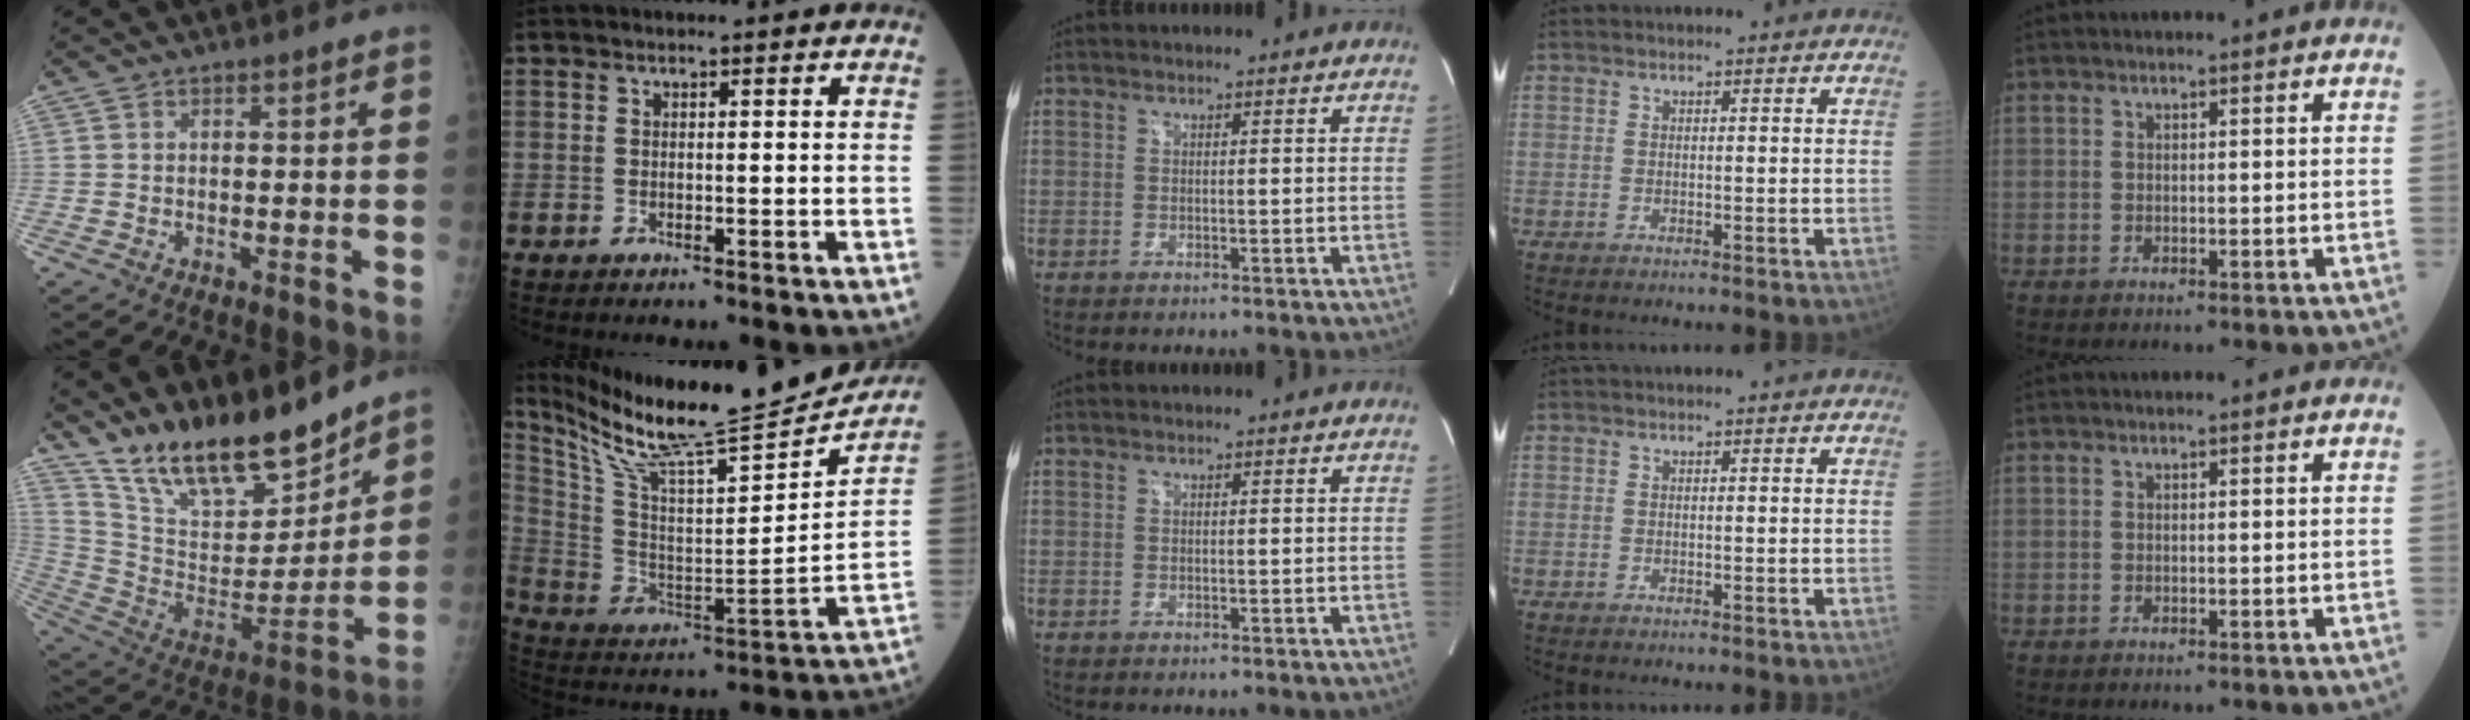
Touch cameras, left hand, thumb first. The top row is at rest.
{"thumb": {"total": 20.8, "force": [17.2, 6.5, 9.7], "torque": [-0.132, -0.096, 0.310]}, "index": {"total": 24.8, "force": [22.7, 1.0, 10.0], "torque": [-0.185, -0.062, 0.353]}}